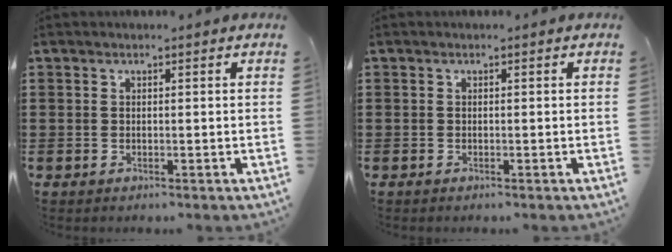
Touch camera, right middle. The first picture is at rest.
{"total": 0.0}